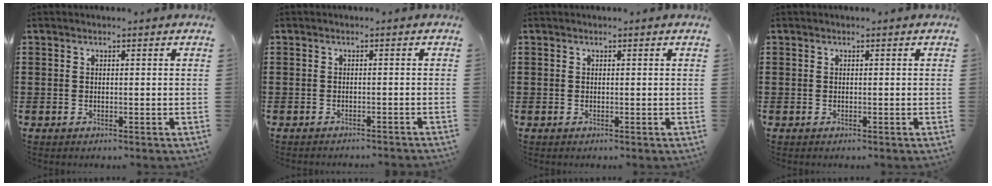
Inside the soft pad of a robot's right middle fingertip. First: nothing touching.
{"total": 0.9, "force": [-0.9, -0.2, 0.1], "torque": [-0.004, -0.001, -0.018]}
{"total": 0.0}
{"total": 0.0}